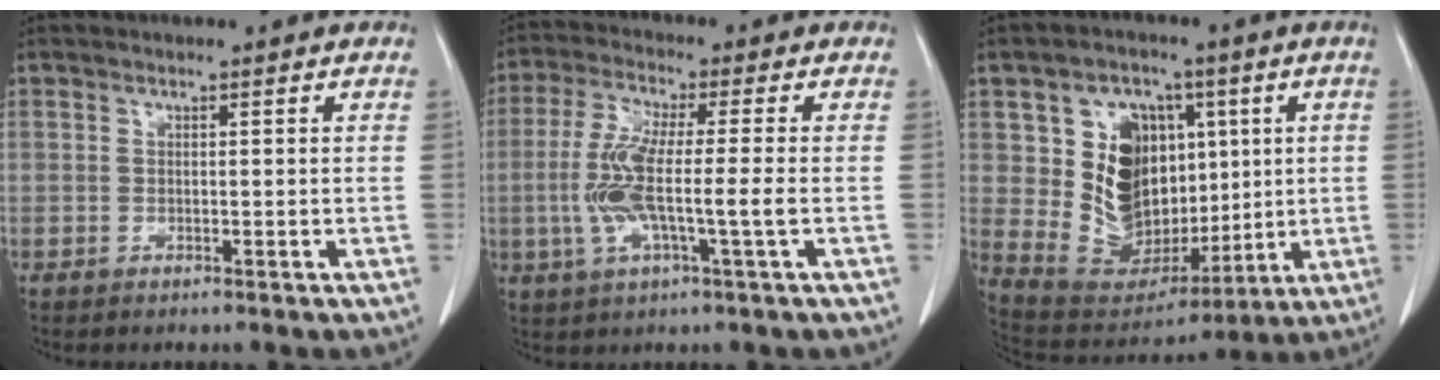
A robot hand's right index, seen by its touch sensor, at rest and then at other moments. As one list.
[{"total": 9.7, "force": [-1.6, 0.8, 9.5], "torque": [-0.198, 0.001, -0.034]}, {"total": 15.1, "force": [2.8, 11.9, 9.0], "torque": [-0.163, 0.037, 0.077]}]